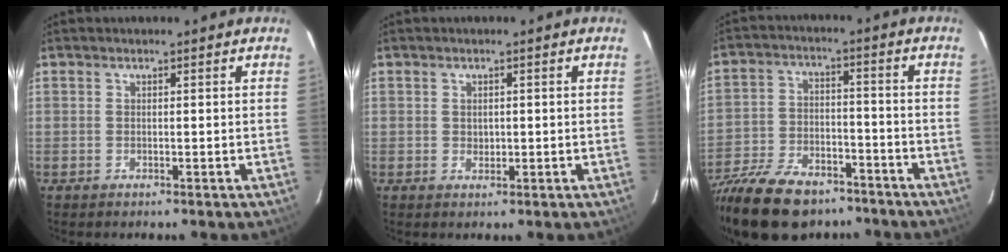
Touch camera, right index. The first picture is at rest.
{"total": 1.3, "force": [0.2, 1.2, 0.7], "torque": [-0.008, 0.002, 0.004]}
{"total": 21.6, "force": [-16.4, 9.8, 10.2], "torque": [-0.234, -0.014, -0.263]}